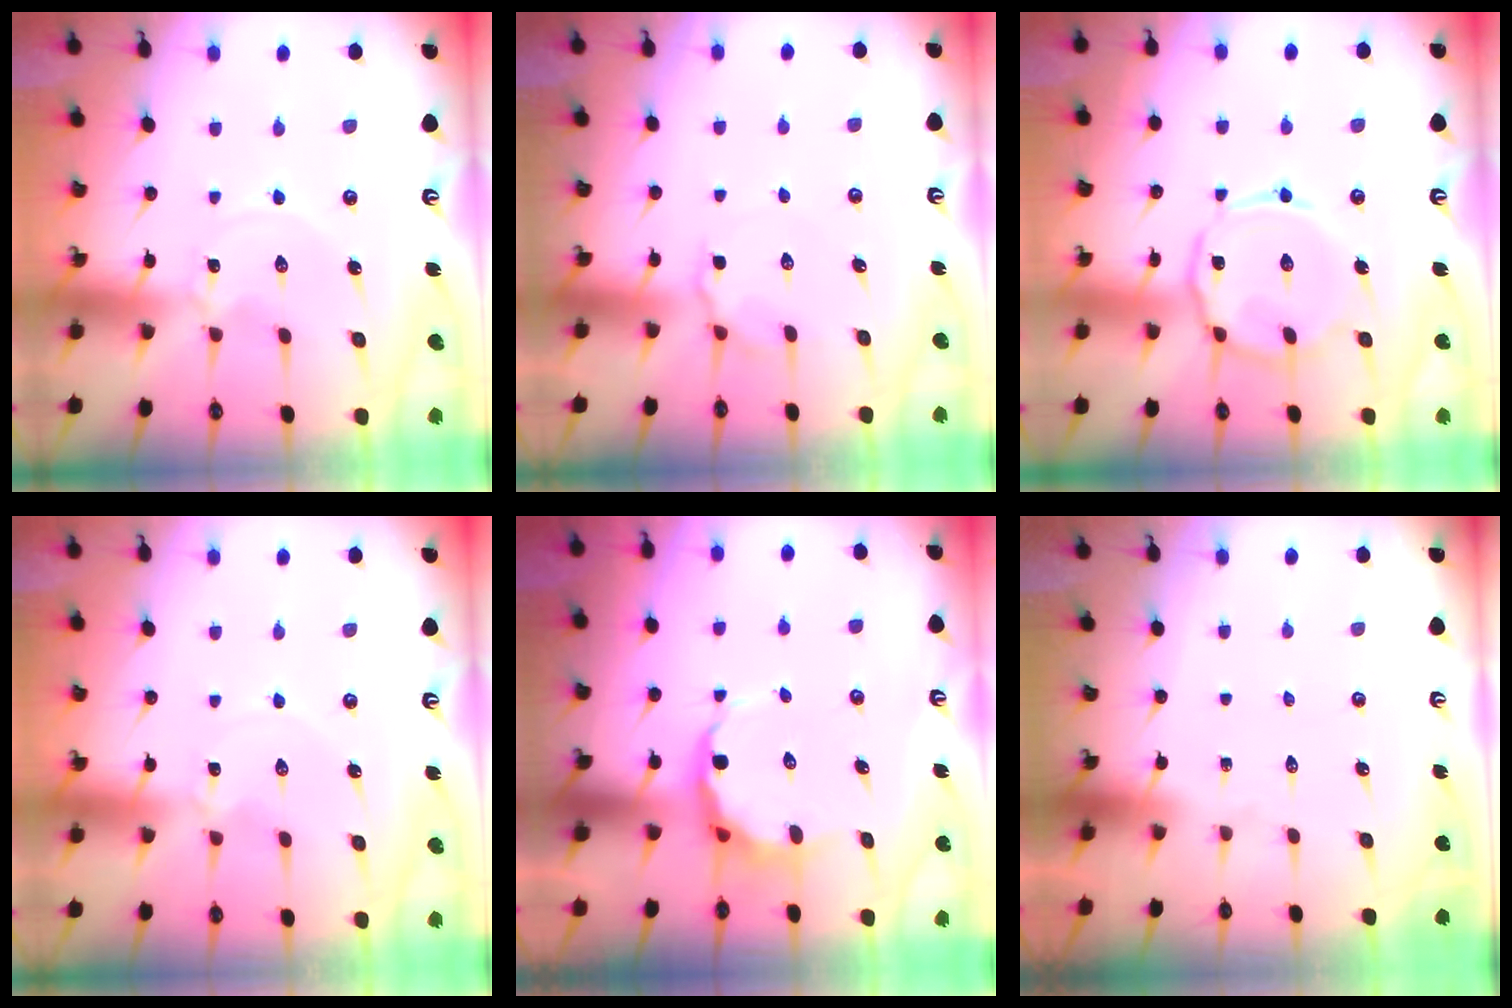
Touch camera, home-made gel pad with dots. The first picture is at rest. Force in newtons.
{"total": 4.5, "press": 4.4, "slide": 1.2}
{"total": 10.4, "press": 10.4, "slide": 0.6}
{"total": 0.0}
{"total": 6.8, "press": 6.6, "slide": 1.6}
{"total": 0.0}